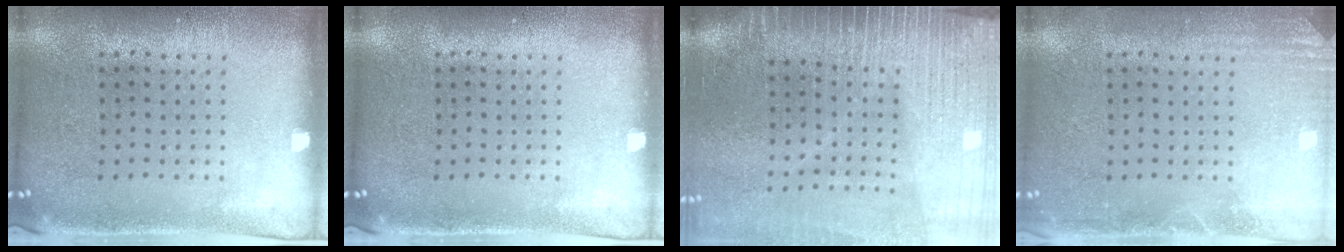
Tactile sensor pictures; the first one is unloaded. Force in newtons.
{"total": 0.0}
{"total": 4.0, "press": 3.3, "slide": 2.1}
{"total": 2.2, "press": 2.1, "slide": 0.3}